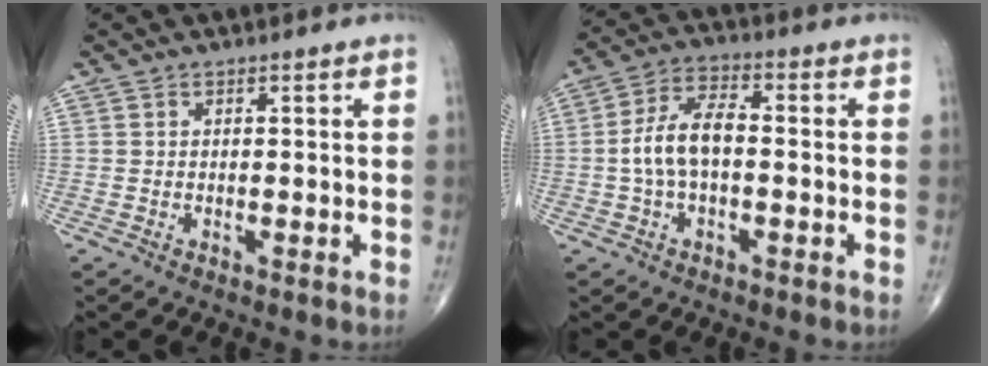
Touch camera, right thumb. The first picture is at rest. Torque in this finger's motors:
{"motor_torque": [0.59, 0.68, 1.02, -0.01, 0.08]}